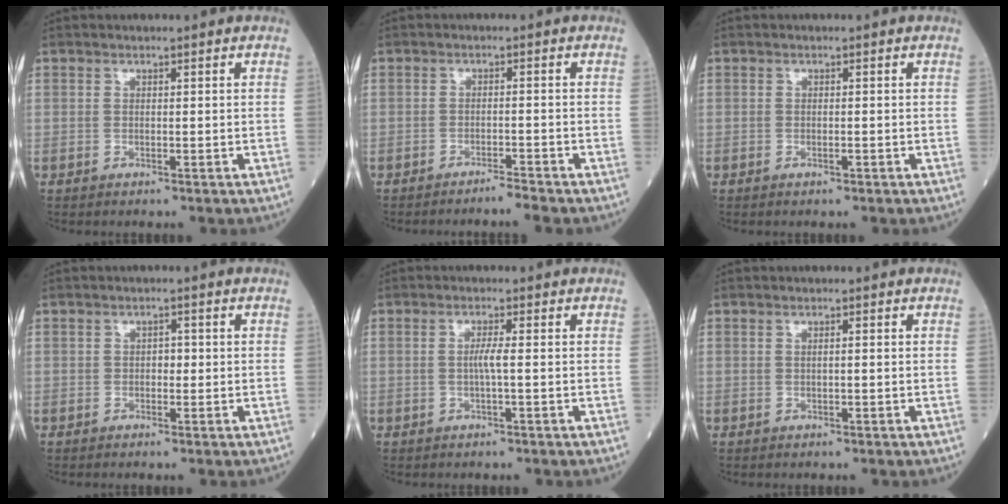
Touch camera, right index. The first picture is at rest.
{"total": 2.3, "force": [-2.2, -0.6, 0.4], "torque": [-0.005, -0.003, -0.036]}
{"total": 0.7, "force": [-0.3, 0.1, 0.7], "torque": [-0.015, -0.001, -0.004]}
{"total": 1.4, "force": [-0.1, 0.9, 1.1], "torque": [-0.011, 0.004, -0.003]}
{"total": 2.0, "force": [-0.2, -0.2, 2.0], "torque": [-0.040, 0.000, -0.005]}
{"total": 0.5, "force": [0.0, 0.1, 0.5], "torque": [-0.011, 0.001, 0.000]}